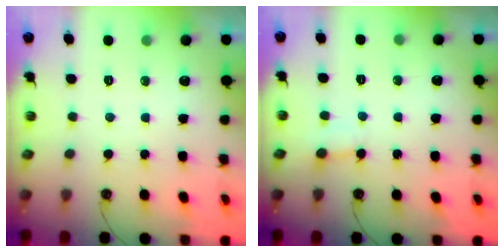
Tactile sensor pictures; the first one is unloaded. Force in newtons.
{"total": 3.0, "press": 3.0, "slide": 0.2}